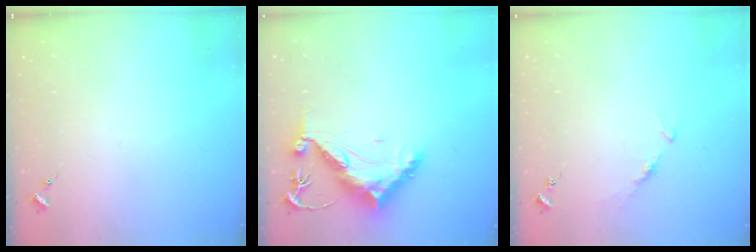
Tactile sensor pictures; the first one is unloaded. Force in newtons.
{"total": 14.3, "press": 14.3, "slide": 0.8}
{"total": 4.9, "press": 4.8, "slide": 0.6}